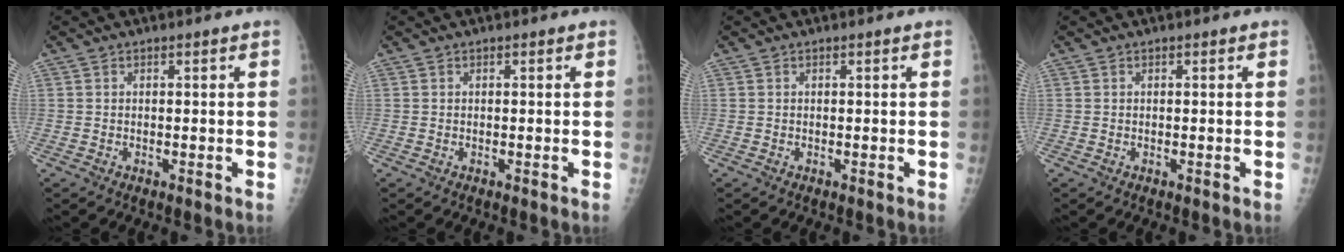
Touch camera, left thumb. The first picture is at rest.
{"total": 0.0}
{"total": 0.0}
{"total": 0.0}